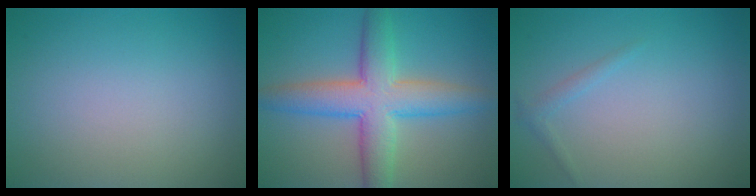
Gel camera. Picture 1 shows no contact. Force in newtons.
{"total": 7.3, "press": 7.3, "slide": 0.2}
{"total": 0.9, "press": 0.9, "slide": 0.1}